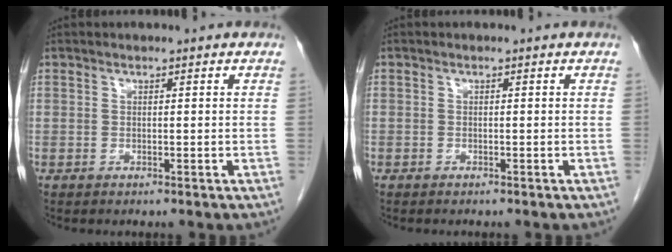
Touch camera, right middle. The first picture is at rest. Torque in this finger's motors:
{"motor_torque": [1.02, -1.12, 0.00, -0.21]}